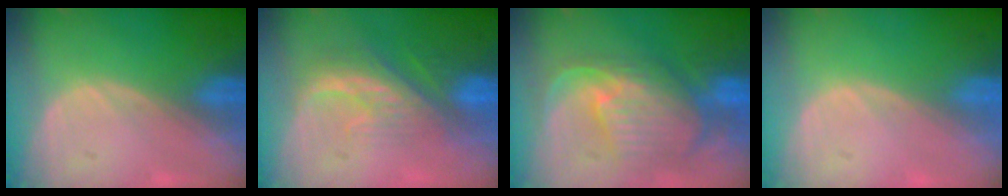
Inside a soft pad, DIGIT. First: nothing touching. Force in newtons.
{"total": 7.9, "press": 7.1, "slide": 3.5}
{"total": 11.1, "press": 9.7, "slide": 5.5}
{"total": 0.0}